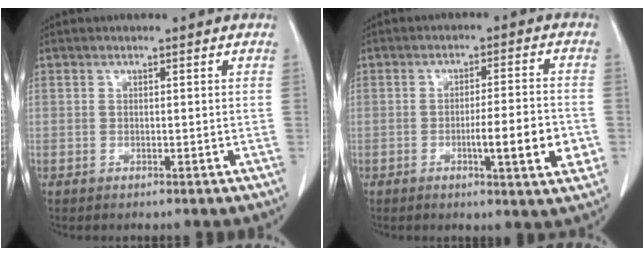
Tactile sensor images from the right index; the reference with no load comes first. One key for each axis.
{"total": 8.8, "fx": -2.4, "fy": 0.6, "fz": 8.4, "tx": -0.115, "ty": -0.004, "tz": -0.034}